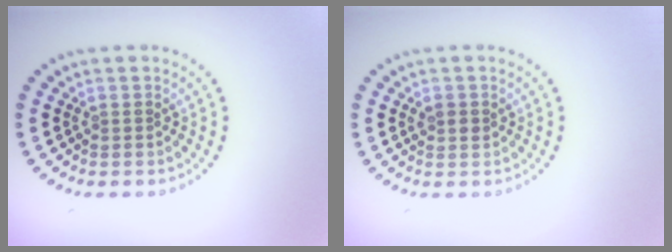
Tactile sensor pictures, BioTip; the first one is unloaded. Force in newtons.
{"total": 1.0, "press": 1.0, "slide": 0.1}